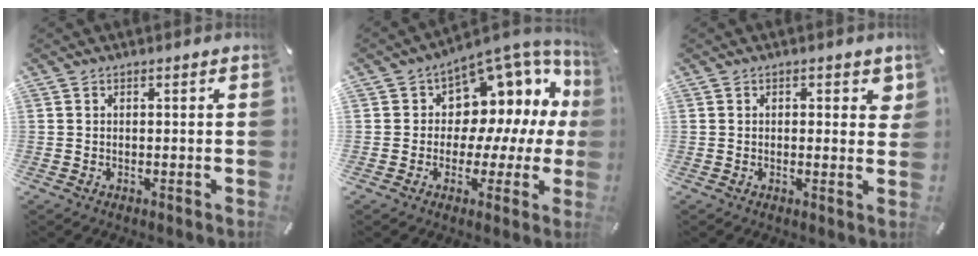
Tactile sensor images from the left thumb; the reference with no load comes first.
{"total": 9.4, "force": [3.7, 7.8, 3.7], "torque": [-0.053, -0.057, 0.073]}
{"total": 2.5, "force": [0.8, 1.4, 1.9], "torque": [-0.016, -0.003, 0.007]}